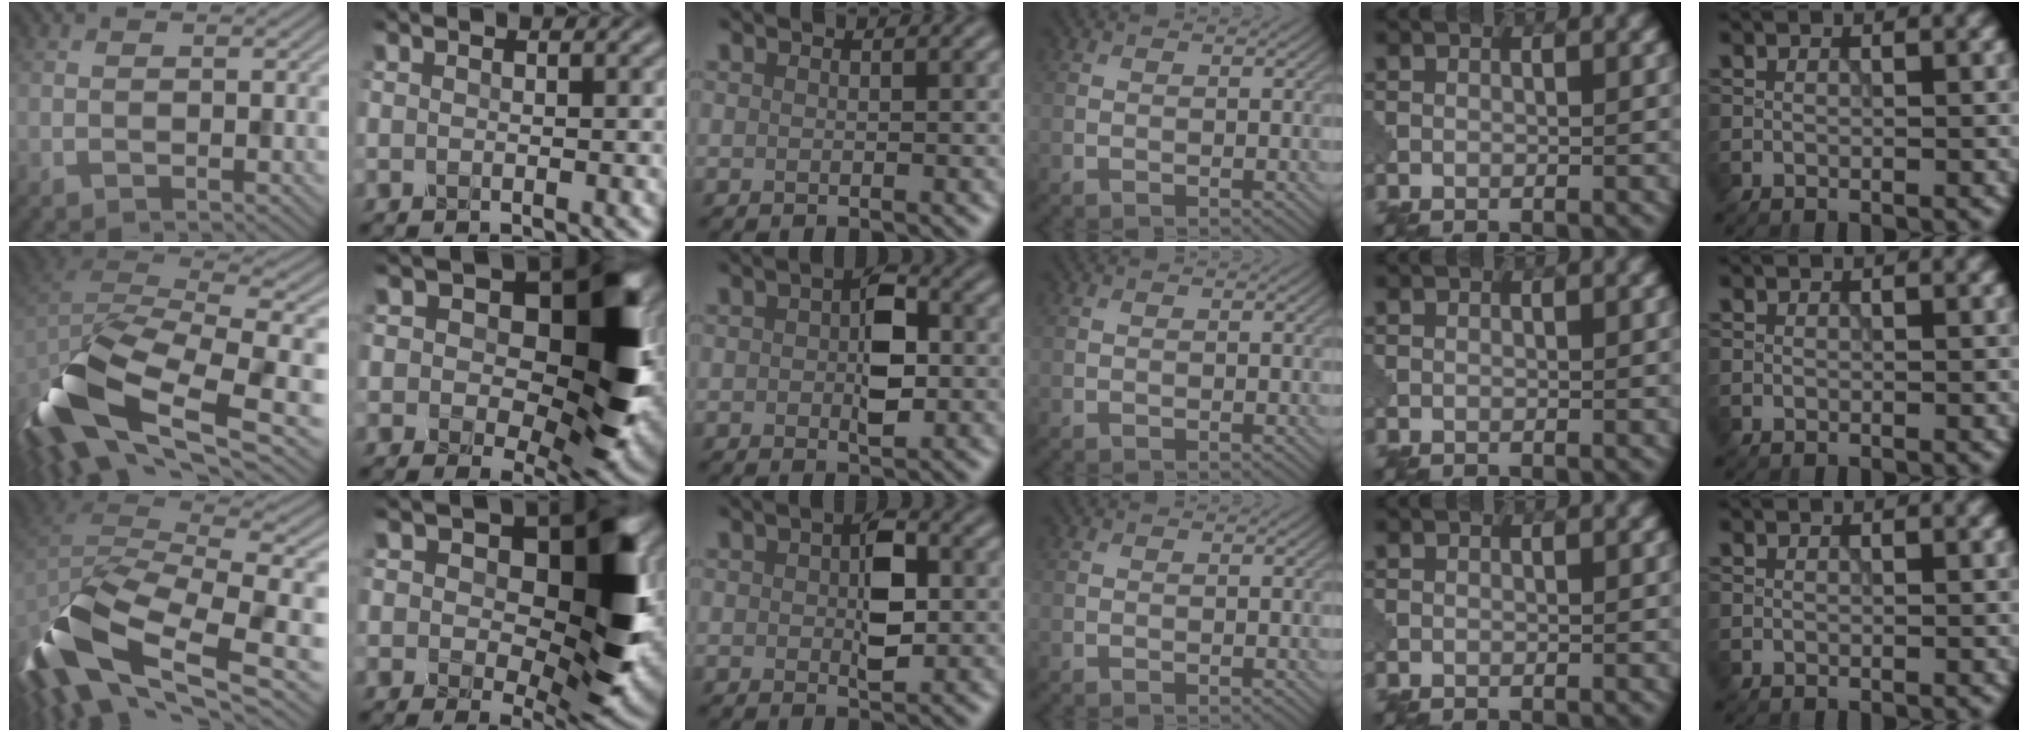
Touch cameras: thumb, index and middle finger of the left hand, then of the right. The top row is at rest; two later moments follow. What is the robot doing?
{"motion": "disassemble", "object": "pitcher"}